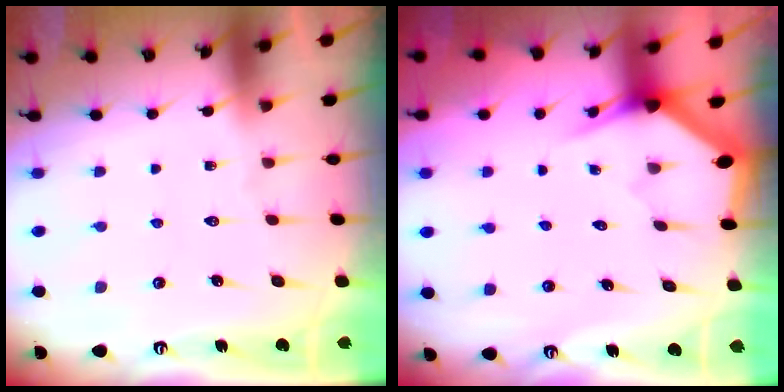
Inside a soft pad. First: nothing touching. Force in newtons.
{"total": 3.0, "press": 3.0, "slide": 0.0}